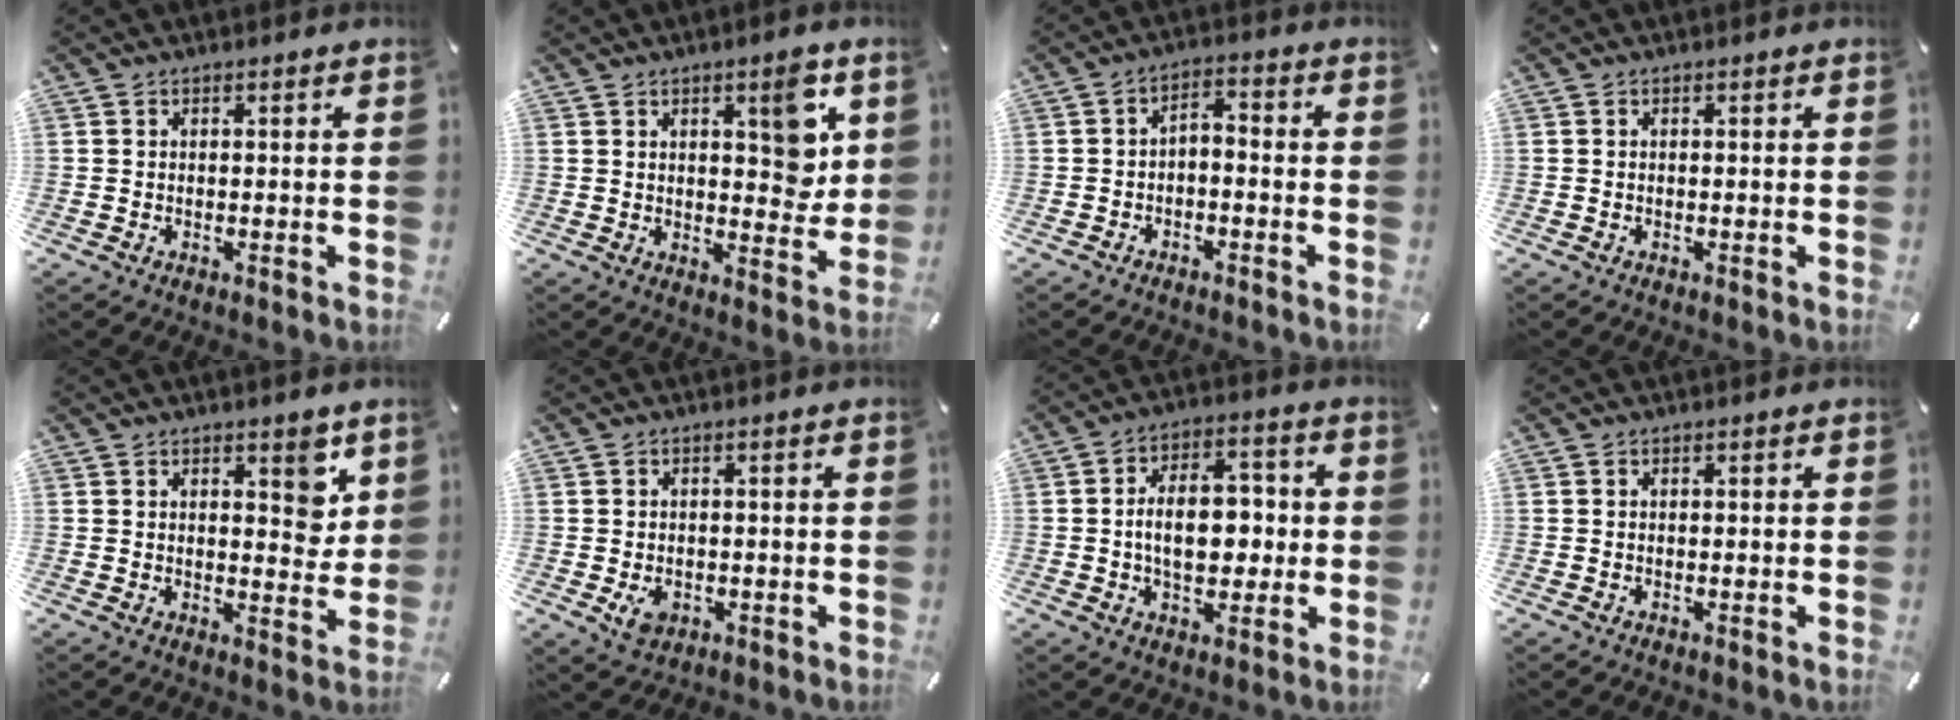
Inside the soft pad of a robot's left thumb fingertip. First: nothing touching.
{"total": 9.6, "force": [3.8, 4.5, 7.6], "torque": [-0.084, -0.018, 0.057]}
{"total": 3.4, "force": [-2.8, 1.2, 1.5], "torque": [-0.024, 0.016, -0.055]}
{"total": 0.0}
{"total": 6.2, "force": [3.5, 3.4, 3.7], "torque": [-0.027, -0.025, 0.053]}
{"total": 4.2, "force": [-1.2, 3.3, 2.3], "torque": [-0.041, 0.000, -0.023]}
{"total": 12.3, "force": [-0.4, 7.9, 9.4], "torque": [-0.142, 0.007, -0.011]}
{"total": 0.0}